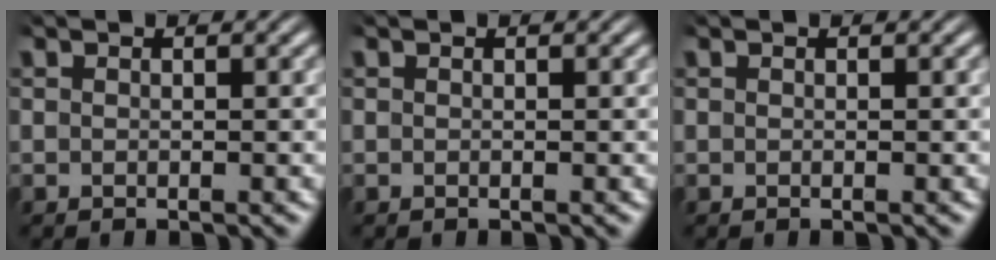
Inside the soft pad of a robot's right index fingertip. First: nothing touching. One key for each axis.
{"total": 0.0}
{"total": 0.0}